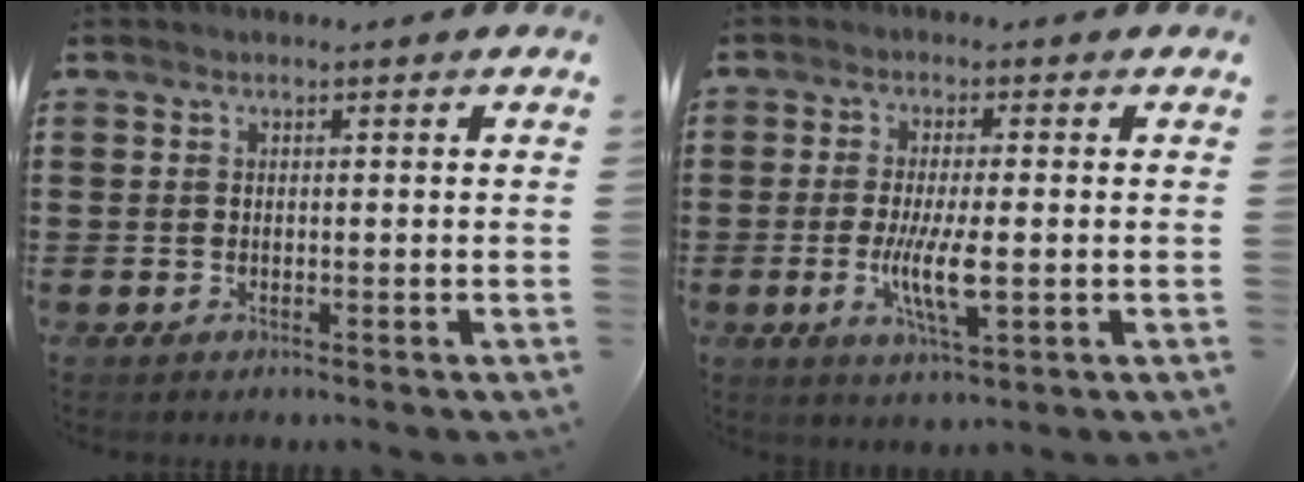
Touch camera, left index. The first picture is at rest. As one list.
[{"total": 6.8, "force": [-1.0, 1.4, 6.6], "torque": [-0.132, -0.012, -0.020]}]